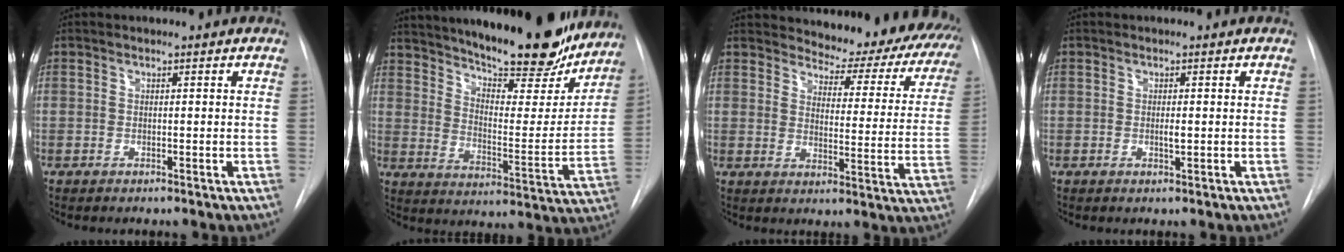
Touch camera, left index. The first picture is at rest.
{"total": 27.2, "force": [23.0, 6.1, 13.4], "torque": [-0.220, -0.032, 0.311]}
{"total": 21.9, "force": [20.2, 6.1, 6.0], "torque": [-0.064, -0.084, 0.217]}
{"total": 1.0, "force": [0.0, 0.2, 1.0], "torque": [-0.017, -0.002, 0.000]}